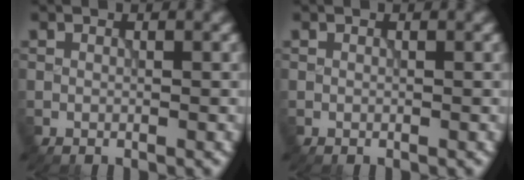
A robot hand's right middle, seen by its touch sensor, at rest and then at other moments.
{"total": 0.0}